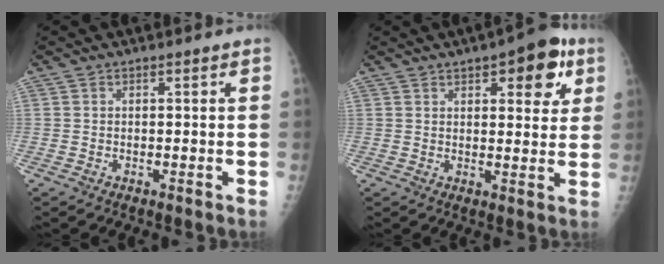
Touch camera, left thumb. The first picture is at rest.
{"total": 10.3, "force": [4.9, 4.3, 8.0], "torque": [-0.067, -0.012, 0.056]}